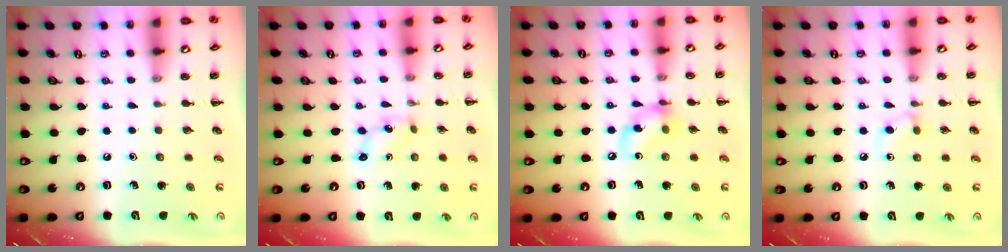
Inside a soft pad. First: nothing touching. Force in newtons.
{"total": 1.1, "press": 1.1, "slide": 0.4}
{"total": 9.6, "press": 9.5, "slide": 1.6}
{"total": 4.5, "press": 4.2, "slide": 1.6}